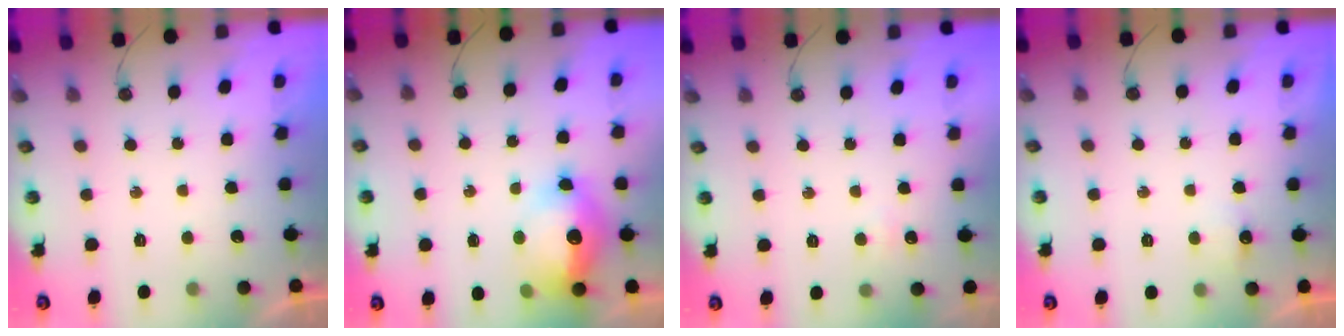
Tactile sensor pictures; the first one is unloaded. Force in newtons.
{"total": 14.7, "press": 14.6, "slide": 1.4}
{"total": 2.9, "press": 2.5, "slide": 1.6}
{"total": 3.0, "press": 3.0, "slide": 0.6}